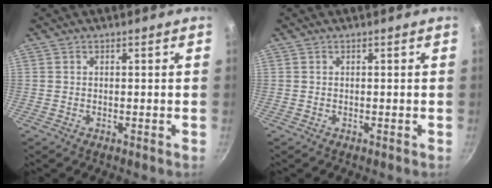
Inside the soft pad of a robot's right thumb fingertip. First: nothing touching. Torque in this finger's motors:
{"motor_torque": [0.08, -0.24, 0.42, -0.24, -0.01]}